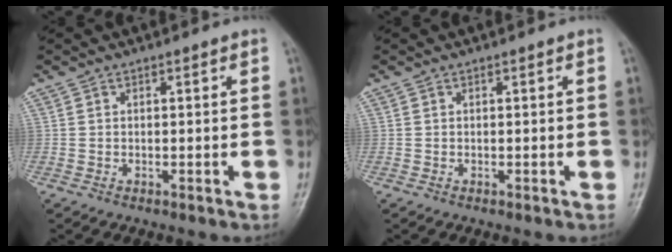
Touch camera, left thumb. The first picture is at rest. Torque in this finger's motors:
{"motor_torque": [0.00, 0.00, 0.00, 0.00, 0.00]}